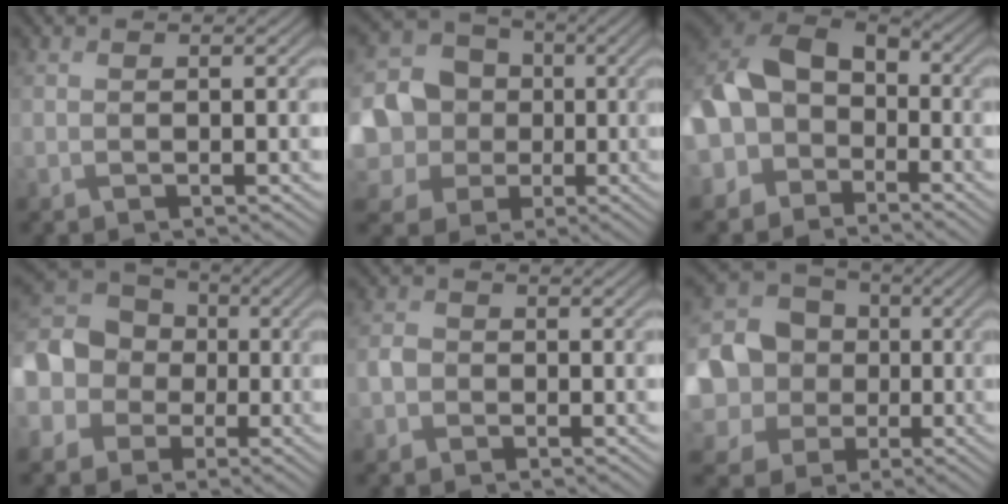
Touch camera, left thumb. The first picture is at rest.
{"total": 16.2, "force": [-2.2, 14.9, 5.9], "torque": [-0.212, -0.008, -0.063]}
{"total": 12.9, "force": [-3.5, 9.5, 7.9], "torque": [-0.191, -0.011, -0.084]}
{"total": 13.9, "force": [-1.2, 12.2, 6.5], "torque": [-0.205, -0.008, -0.060]}
{"total": 2.0, "force": [-0.8, 1.7, 0.6], "torque": [-0.012, 0.001, -0.025]}
{"total": 18.0, "force": [-1.8, 16.6, 6.8], "torque": [-0.232, -0.004, -0.065]}